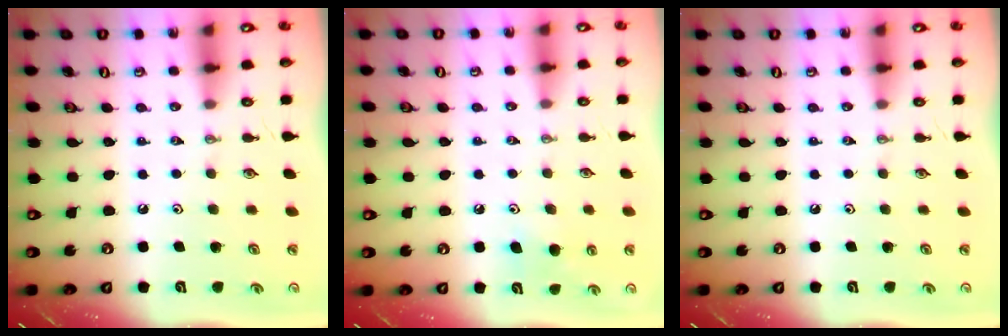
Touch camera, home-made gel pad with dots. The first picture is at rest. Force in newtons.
{"total": 7.2, "press": 7.2, "slide": 0.8}
{"total": 0.0}